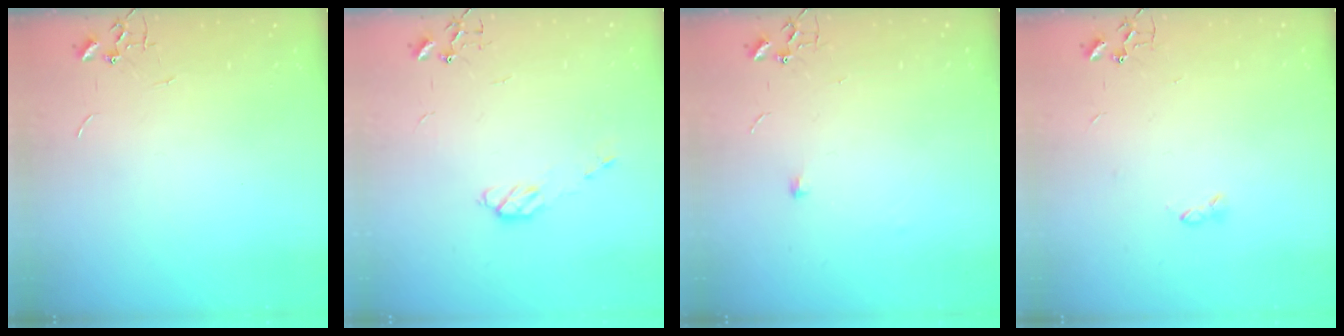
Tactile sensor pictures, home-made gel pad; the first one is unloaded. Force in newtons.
{"total": 5.5, "press": 5.4, "slide": 0.4}
{"total": 5.4, "press": 5.3, "slide": 0.7}
{"total": 2.6, "press": 2.5, "slide": 0.5}